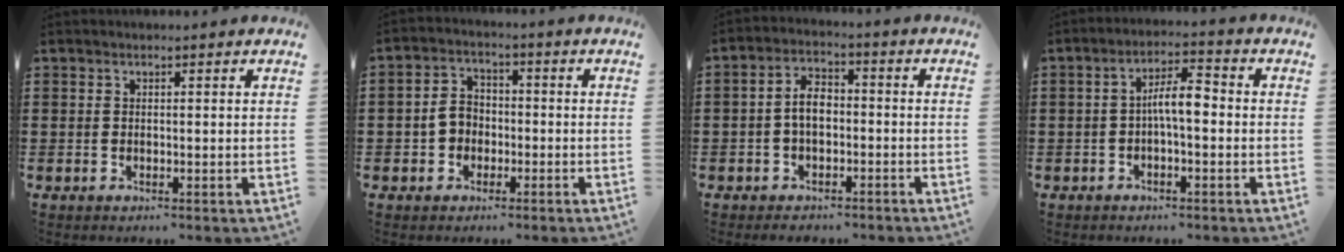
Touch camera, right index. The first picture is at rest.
{"total": 4.4, "force": [-1.5, 3.5, 2.2], "torque": [-0.056, 0.008, -0.032]}
{"total": 5.4, "force": [-1.8, 3.1, 4.0], "torque": [-0.086, 0.008, -0.037]}
{"total": 5.2, "force": [-0.4, 1.5, 4.9], "torque": [-0.091, 0.012, -0.011]}